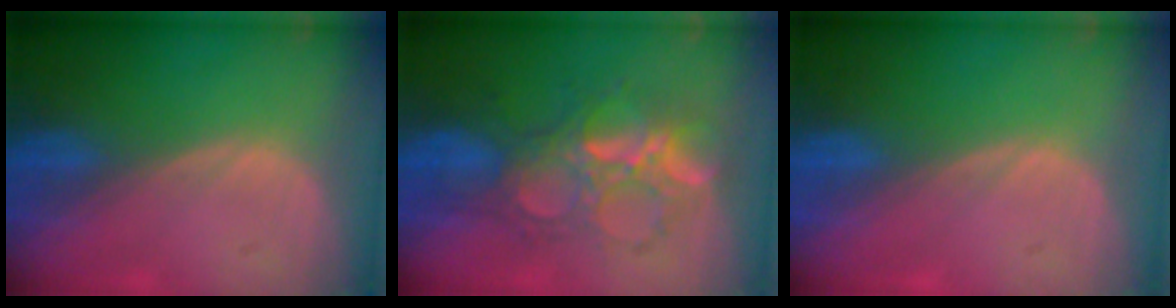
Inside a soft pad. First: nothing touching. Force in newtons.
{"total": 8.9, "press": 8.5, "slide": 2.8}
{"total": 0.0}